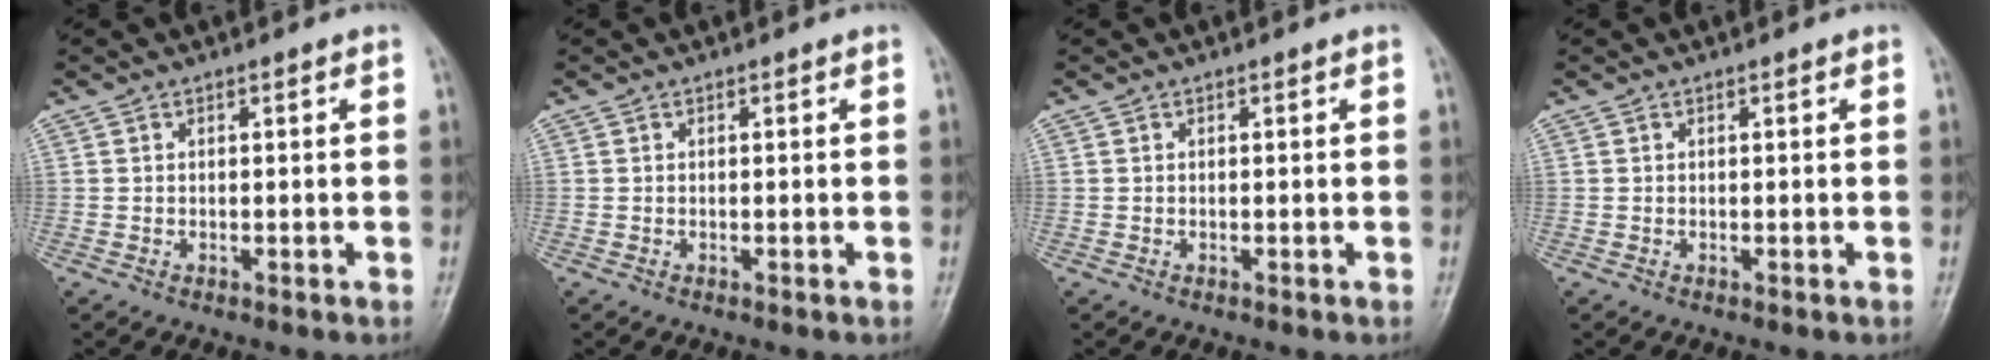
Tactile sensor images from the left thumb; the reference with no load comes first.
{"total": 0.0}
{"total": 0.0}
{"total": 0.0}